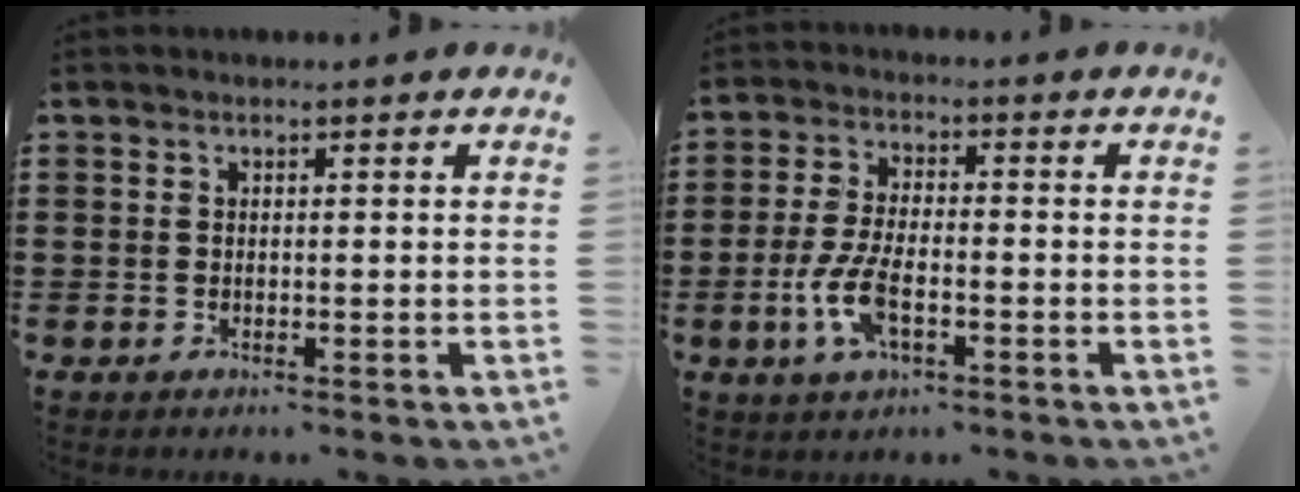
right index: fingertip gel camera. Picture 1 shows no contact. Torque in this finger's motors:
{"motor_torque": [2.14, 0.00, 0.28, 0.07]}